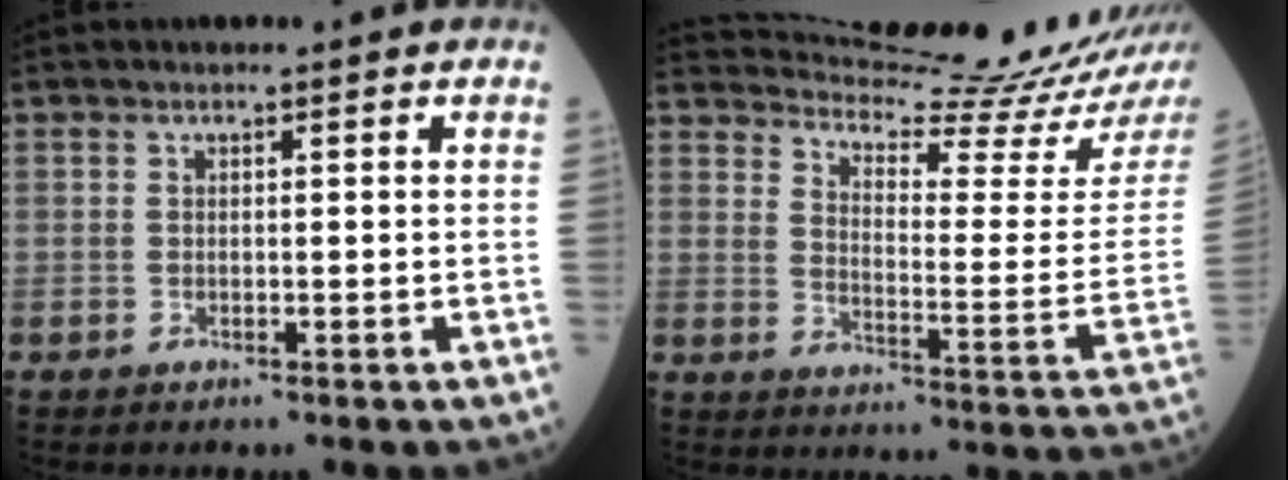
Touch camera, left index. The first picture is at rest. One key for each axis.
{"total": 20.2, "fx": 19.2, "fy": -1.5, "fz": 6.1, "tx": -0.108, "ty": -0.112, "tz": 0.255}